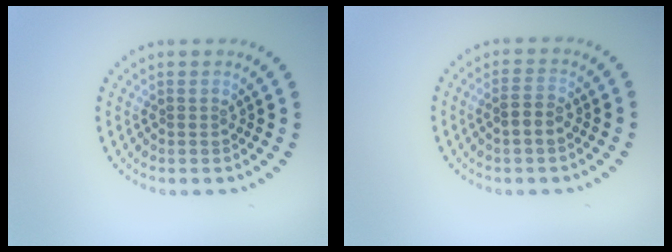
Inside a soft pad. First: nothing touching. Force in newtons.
{"total": 1.8, "press": 1.7, "slide": 0.5}